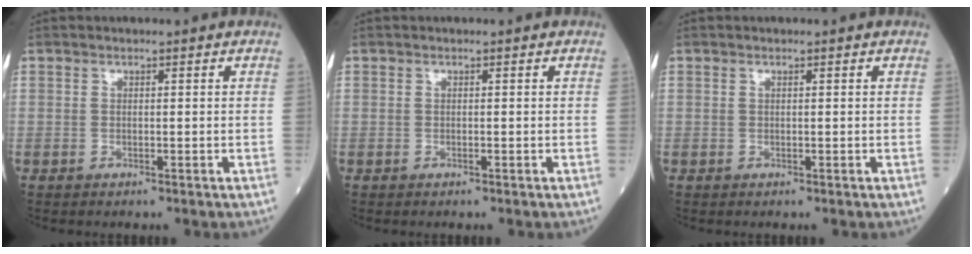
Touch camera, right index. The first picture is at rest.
{"total": 0.0}
{"total": 0.0}